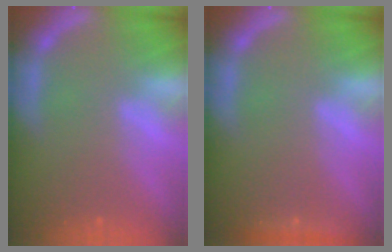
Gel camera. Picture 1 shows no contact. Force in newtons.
{"total": 1.4}